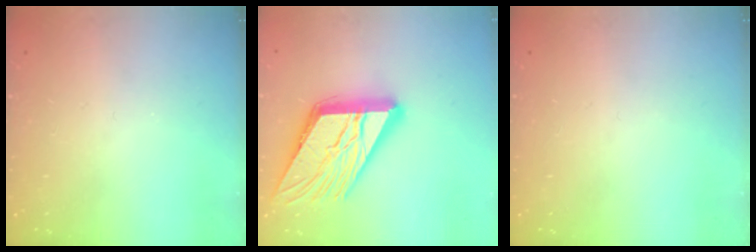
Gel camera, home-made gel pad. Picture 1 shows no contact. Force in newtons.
{"total": 21.6, "press": 21.4, "slide": 2.5}
{"total": 0.0}